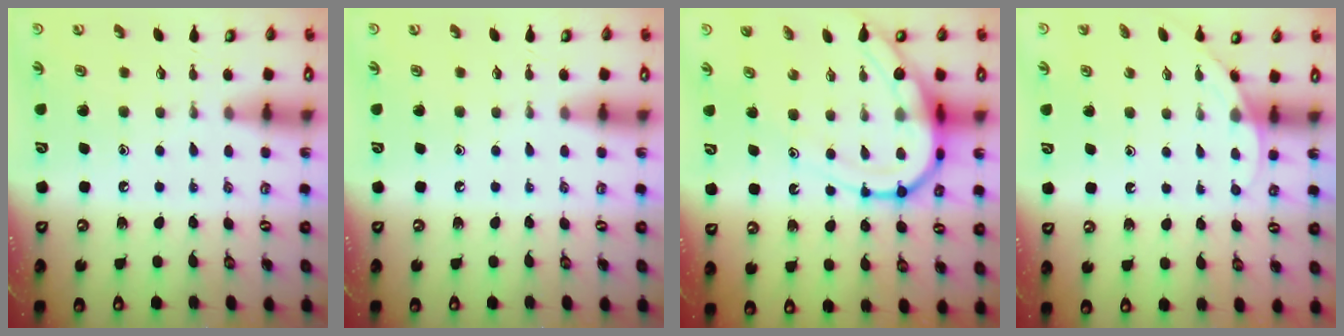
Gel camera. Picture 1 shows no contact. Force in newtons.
{"total": 0.0}
{"total": 13.8, "press": 13.8, "slide": 1.2}
{"total": 3.6, "press": 3.6, "slide": 0.1}